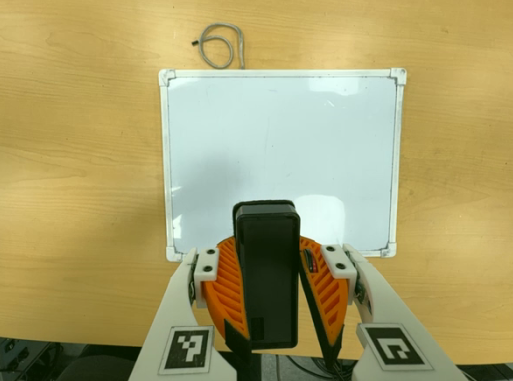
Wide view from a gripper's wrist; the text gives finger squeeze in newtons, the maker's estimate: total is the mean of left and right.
{"total": 11.4, "left": 10.9, "right": 11.8}